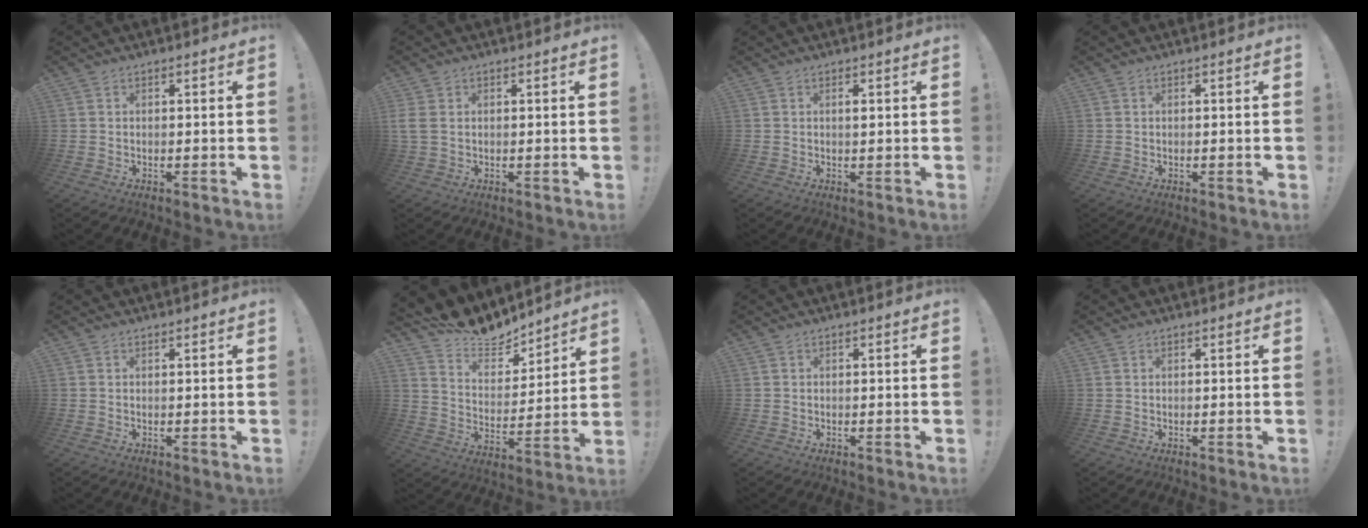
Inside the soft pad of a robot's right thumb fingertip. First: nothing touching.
{"total": 3.0, "force": [0.7, 2.0, 2.2], "torque": [-0.052, 0.004, 0.016]}
{"total": 0.8, "force": [0.1, 0.1, 0.8], "torque": [-0.007, -0.002, -0.001]}
{"total": 0.0}
{"total": 0.0}
{"total": 11.1, "force": [10.4, 3.6, 1.5], "torque": [-0.043, -0.098, 0.191]}
{"total": 0.0}
{"total": 0.0}